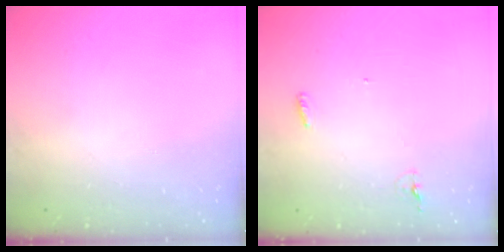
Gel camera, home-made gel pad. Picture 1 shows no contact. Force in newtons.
{"total": 7.4, "press": 4.4, "slide": 6.0}